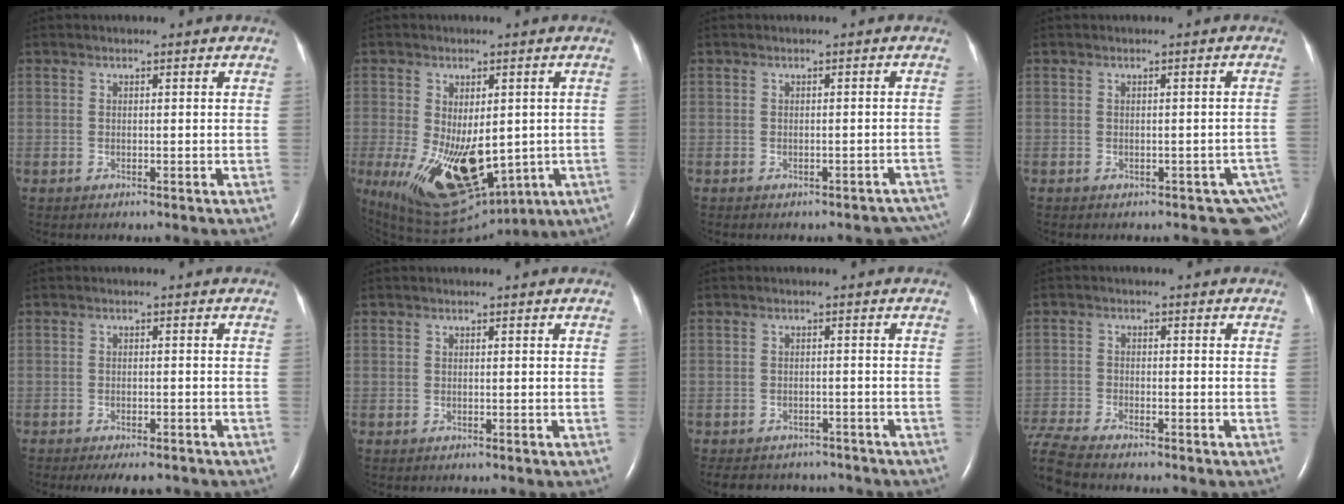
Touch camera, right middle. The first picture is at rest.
{"total": 20.3, "force": [-5.4, 10.3, 16.7], "torque": [-0.285, -0.031, -0.052]}
{"total": 6.6, "force": [-5.8, 2.8, 1.5], "torque": [0.001, 0.008, -0.057]}
{"total": 4.0, "force": [-2.6, 2.1, 2.3], "torque": [-0.008, 0.010, -0.030]}
{"total": 6.1, "force": [-4.9, 2.0, 2.9], "torque": [-0.032, -0.005, -0.065]}
{"total": 0.0}
{"total": 9.8, "force": [-8.8, 3.8, 2.1], "torque": [-0.043, 0.003, -0.106]}
{"total": 9.0, "force": [-8.1, 1.0, 3.8], "torque": [-0.087, -0.018, -0.147]}